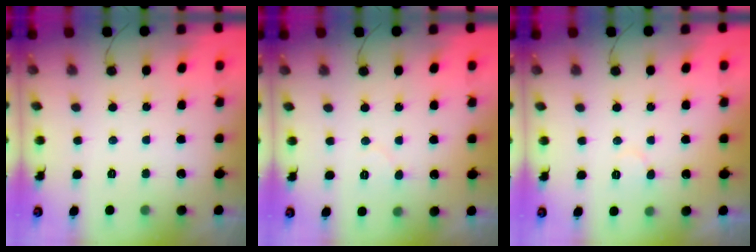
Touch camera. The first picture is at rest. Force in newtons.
{"total": 4.3, "press": 4.3, "slide": 0.5}
{"total": 5.6, "press": 5.6, "slide": 0.5}